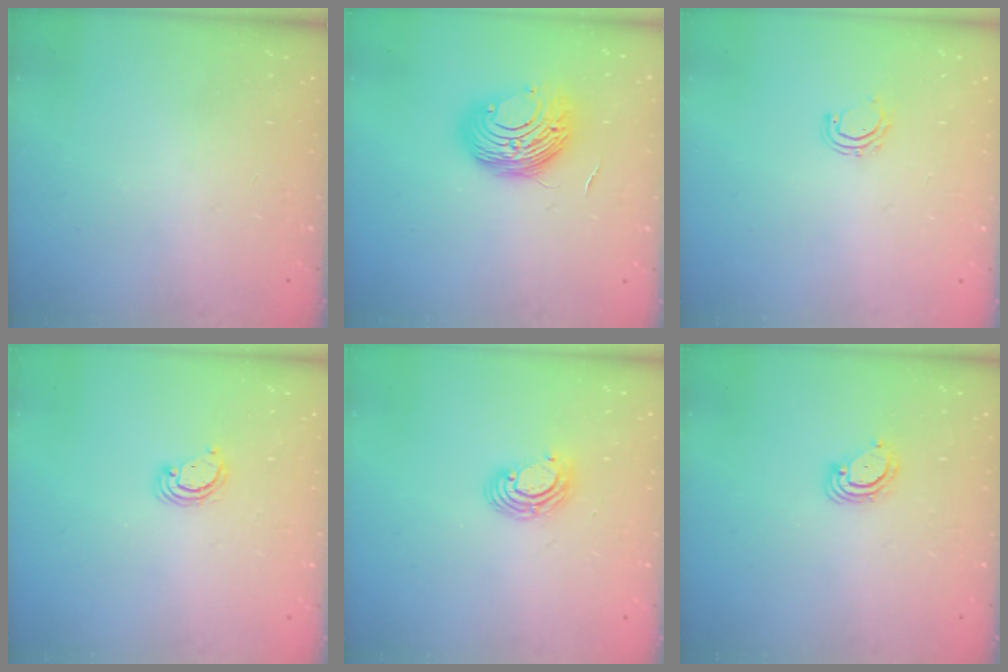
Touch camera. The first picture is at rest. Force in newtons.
{"total": 11.4, "press": 11.3, "slide": 0.5}
{"total": 4.4, "press": 4.2, "slide": 1.0}
{"total": 2.9, "press": 2.9, "slide": 0.3}
{"total": 5.3, "press": 5.3, "slide": 0.4}
{"total": 3.9, "press": 3.9, "slide": 0.4}